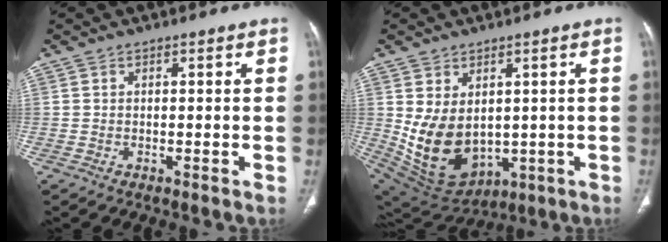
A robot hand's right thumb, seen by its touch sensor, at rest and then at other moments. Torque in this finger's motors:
{"motor_torque": [-0.24, 1.21, 0.74, 0.96, 0.34]}